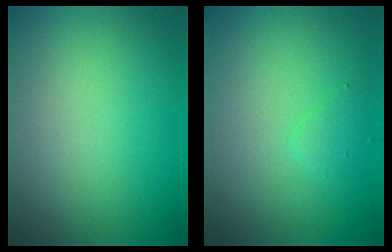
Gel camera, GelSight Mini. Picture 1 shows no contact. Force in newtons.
{"total": 1.0, "press": 1.0, "slide": 0.1}